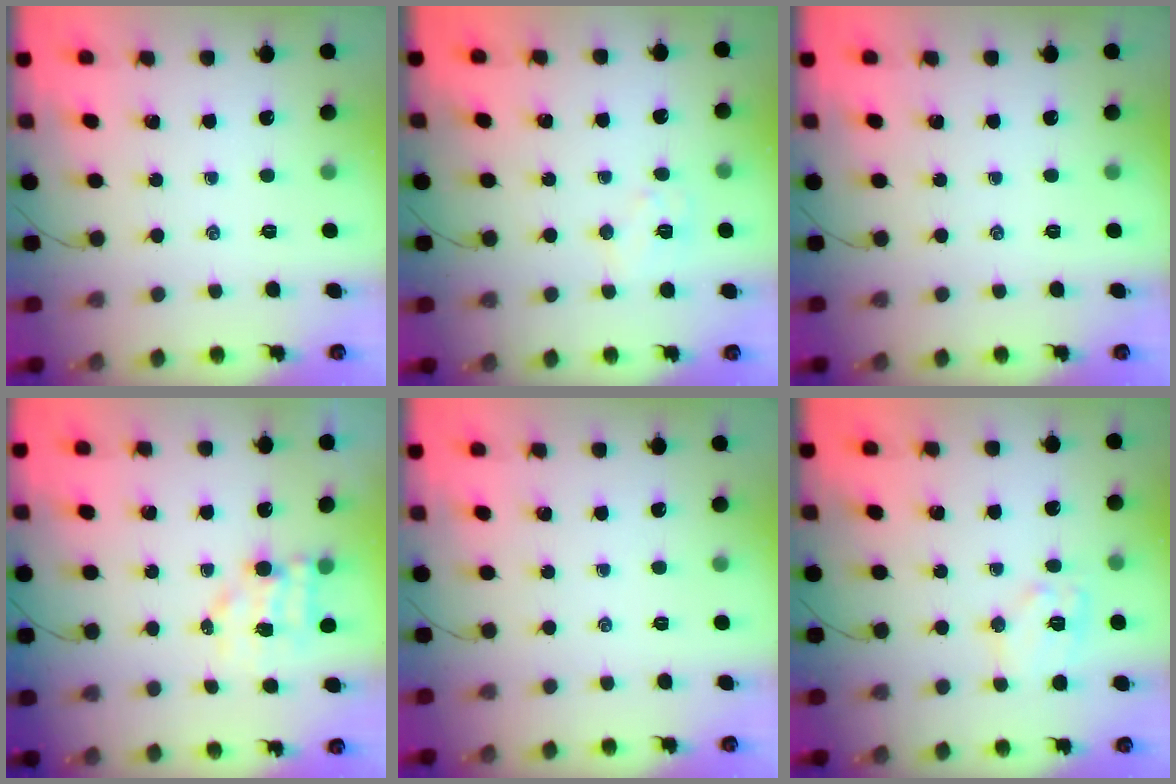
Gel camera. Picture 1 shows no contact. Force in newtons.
{"total": 6.5, "press": 6.4, "slide": 1.0}
{"total": 0.0}
{"total": 5.5, "press": 5.5, "slide": 0.6}
{"total": 0.0}
{"total": 10.6, "press": 10.6, "slide": 0.6}